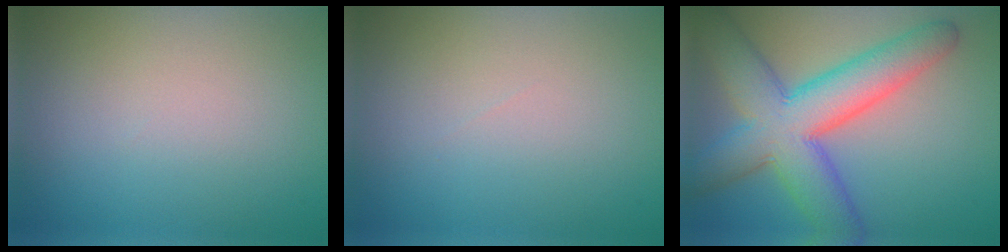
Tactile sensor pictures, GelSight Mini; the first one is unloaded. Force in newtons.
{"total": 0.0}
{"total": 10.0, "press": 10.0, "slide": 0.2}